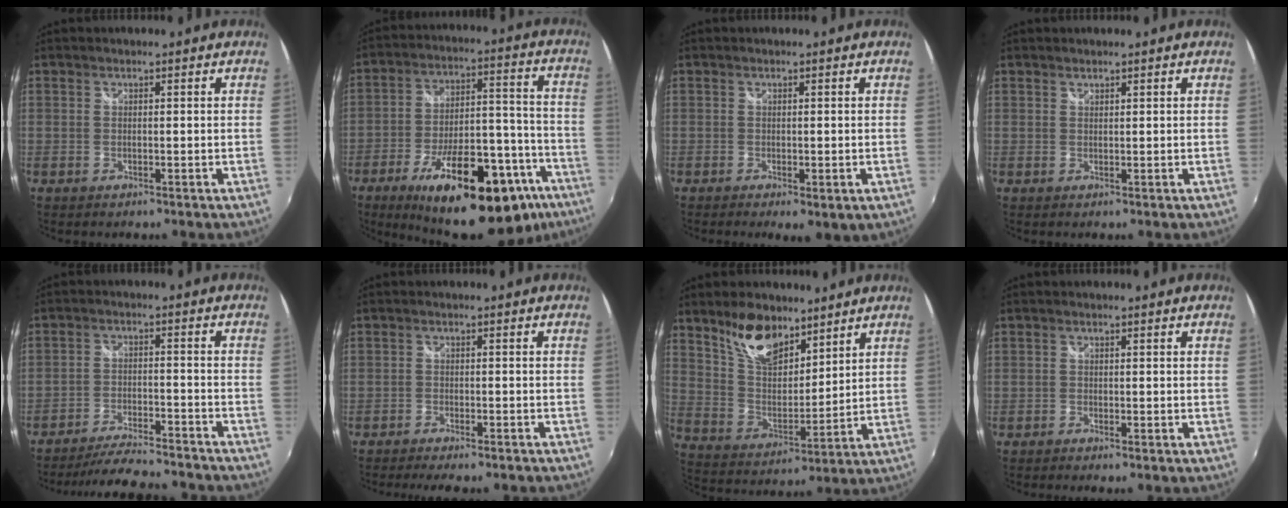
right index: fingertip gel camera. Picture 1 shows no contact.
{"total": 28.3, "force": [-18.0, 10.5, 19.1], "torque": [-0.285, 0.011, -0.246]}
{"total": 3.8, "force": [-1.5, 1.2, 3.2], "torque": [-0.051, -0.017, -0.016]}
{"total": 0.6, "force": [0.5, 0.2, 0.0], "torque": [0.002, 0.002, 0.010]}
{"total": 18.2, "force": [-16.6, 3.0, 6.9], "torque": [-0.142, -0.009, -0.232]}
{"total": 9.6, "force": [-8.3, 1.7, 4.5], "torque": [-0.100, -0.020, -0.119]}
{"total": 12.4, "force": [8.8, 5.8, 6.4], "torque": [-0.116, 0.008, 0.169]}
{"total": 1.2, "force": [-1.1, 0.1, 0.5], "torque": [-0.016, -0.005, -0.021]}